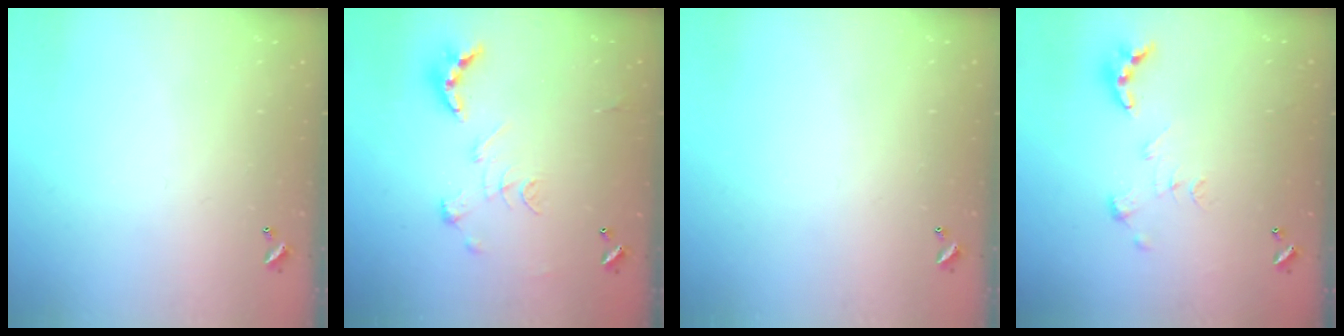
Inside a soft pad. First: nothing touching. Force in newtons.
{"total": 2.5, "press": 2.0, "slide": 1.5}
{"total": 0.0}
{"total": 3.3, "press": 3.3, "slide": 0.4}